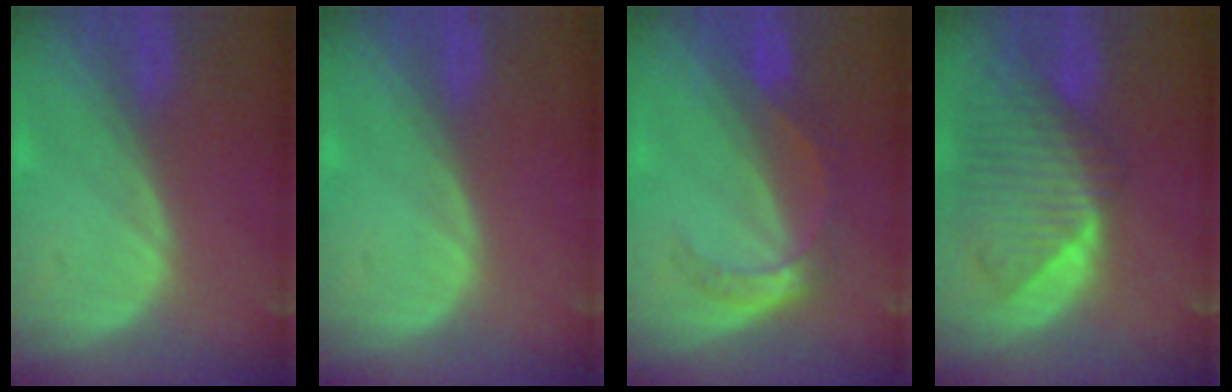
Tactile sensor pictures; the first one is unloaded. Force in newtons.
{"total": 0.0}
{"total": 5.4, "press": 4.7, "slide": 2.5}
{"total": 9.8, "press": 8.6, "slide": 4.8}